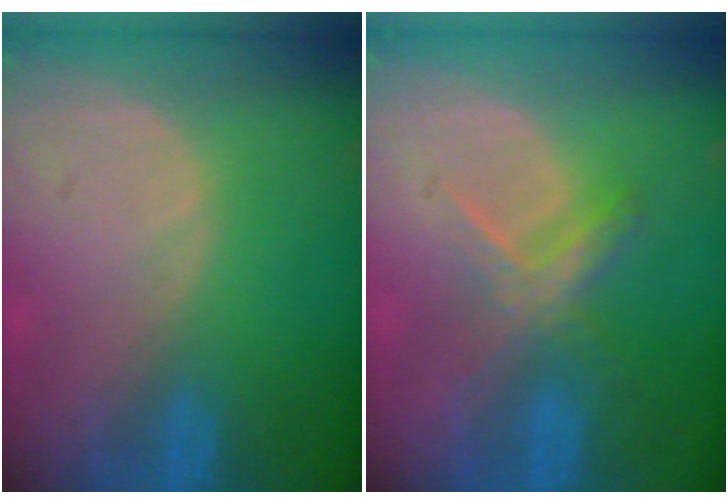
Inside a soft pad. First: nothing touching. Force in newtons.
{"total": 5.5, "press": 5.1, "slide": 2.1}